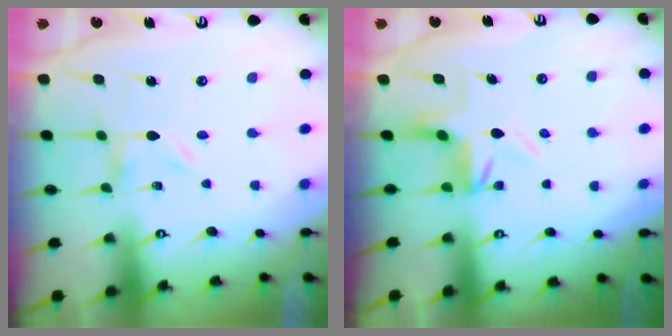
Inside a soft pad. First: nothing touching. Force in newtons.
{"total": 3.9, "press": 3.9, "slide": 0.4}